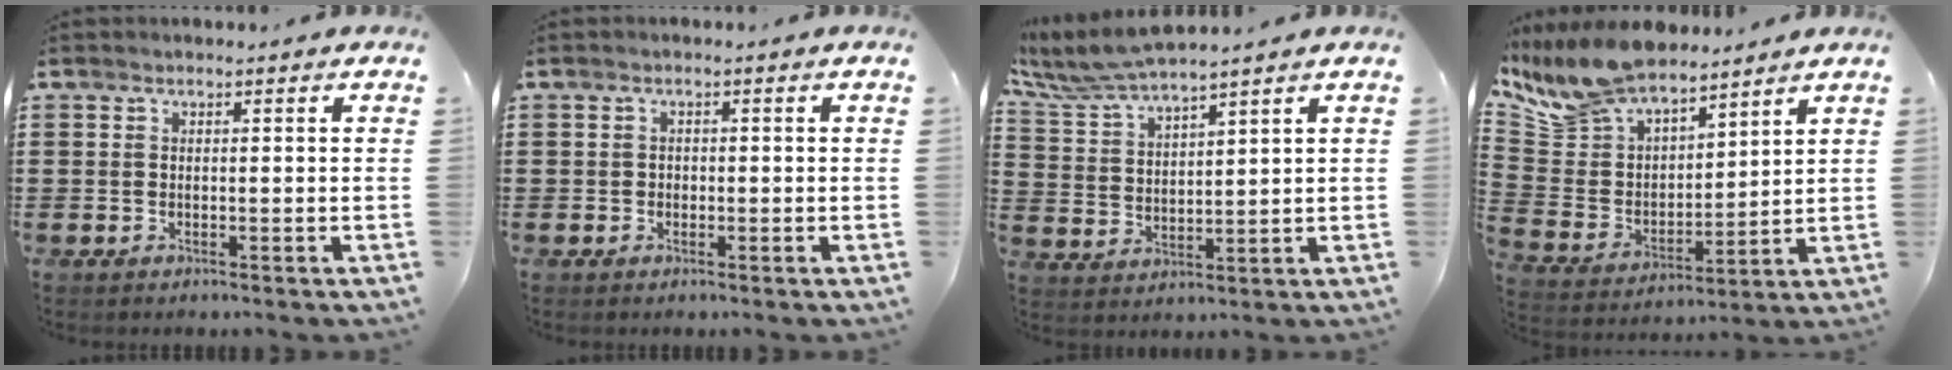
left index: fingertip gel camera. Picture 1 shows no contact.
{"total": 0.7, "force": [0.0, 0.6, 0.3], "torque": [-0.008, 0.003, -0.002]}
{"total": 5.9, "force": [5.5, 0.2, 2.1], "torque": [-0.065, -0.026, 0.097]}
{"total": 10.1, "force": [9.4, 3.1, 1.9], "torque": [-0.088, -0.057, 0.178]}